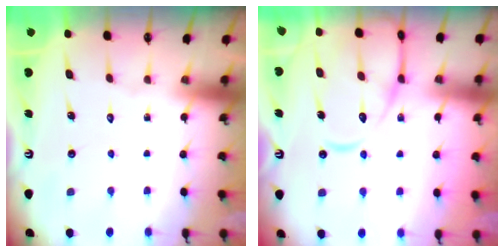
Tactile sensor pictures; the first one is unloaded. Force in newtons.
{"total": 16.0, "press": 15.9, "slide": 1.5}